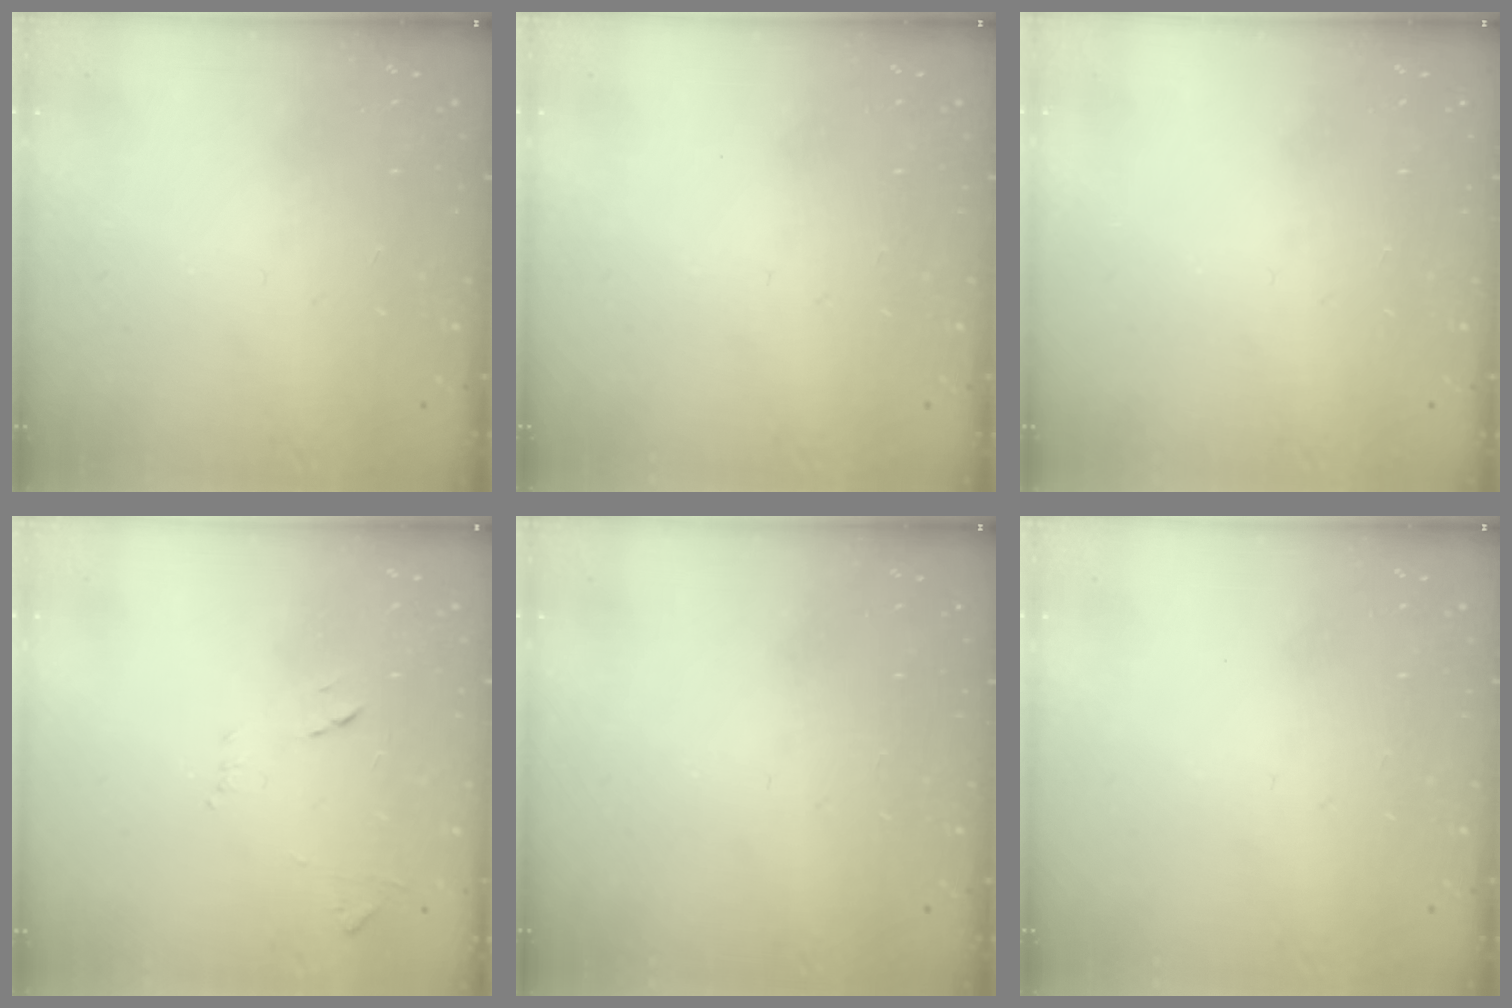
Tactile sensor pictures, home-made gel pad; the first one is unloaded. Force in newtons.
{"total": 0.0}
{"total": 0.0}
{"total": 7.8, "press": 7.8, "slide": 0.6}
{"total": 0.0}
{"total": 0.0}